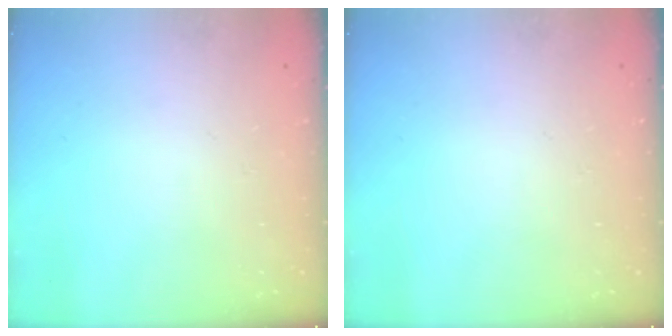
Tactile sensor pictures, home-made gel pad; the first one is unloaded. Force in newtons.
{"total": 0.0}